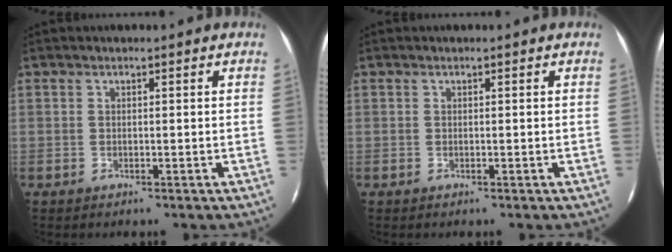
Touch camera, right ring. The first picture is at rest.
{"total": 0.0}